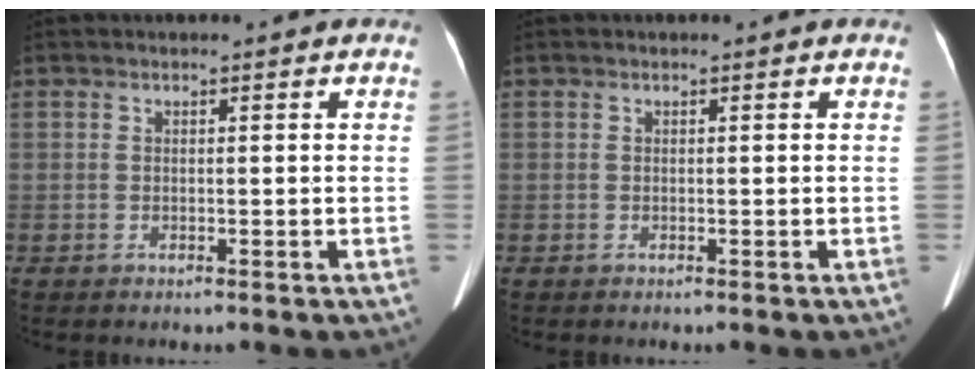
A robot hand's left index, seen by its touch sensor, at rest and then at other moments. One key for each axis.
{"total": 0.0}